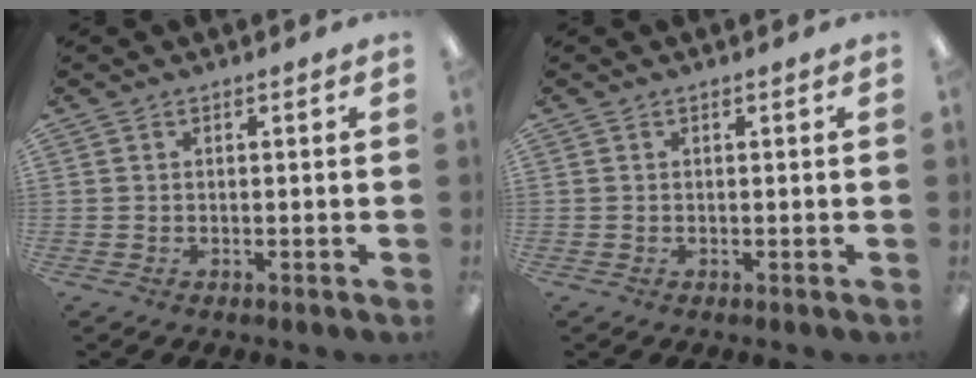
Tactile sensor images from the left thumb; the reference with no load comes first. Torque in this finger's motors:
{"motor_torque": [-0.17, 0.18, -0.23, 0.05, 0.00]}